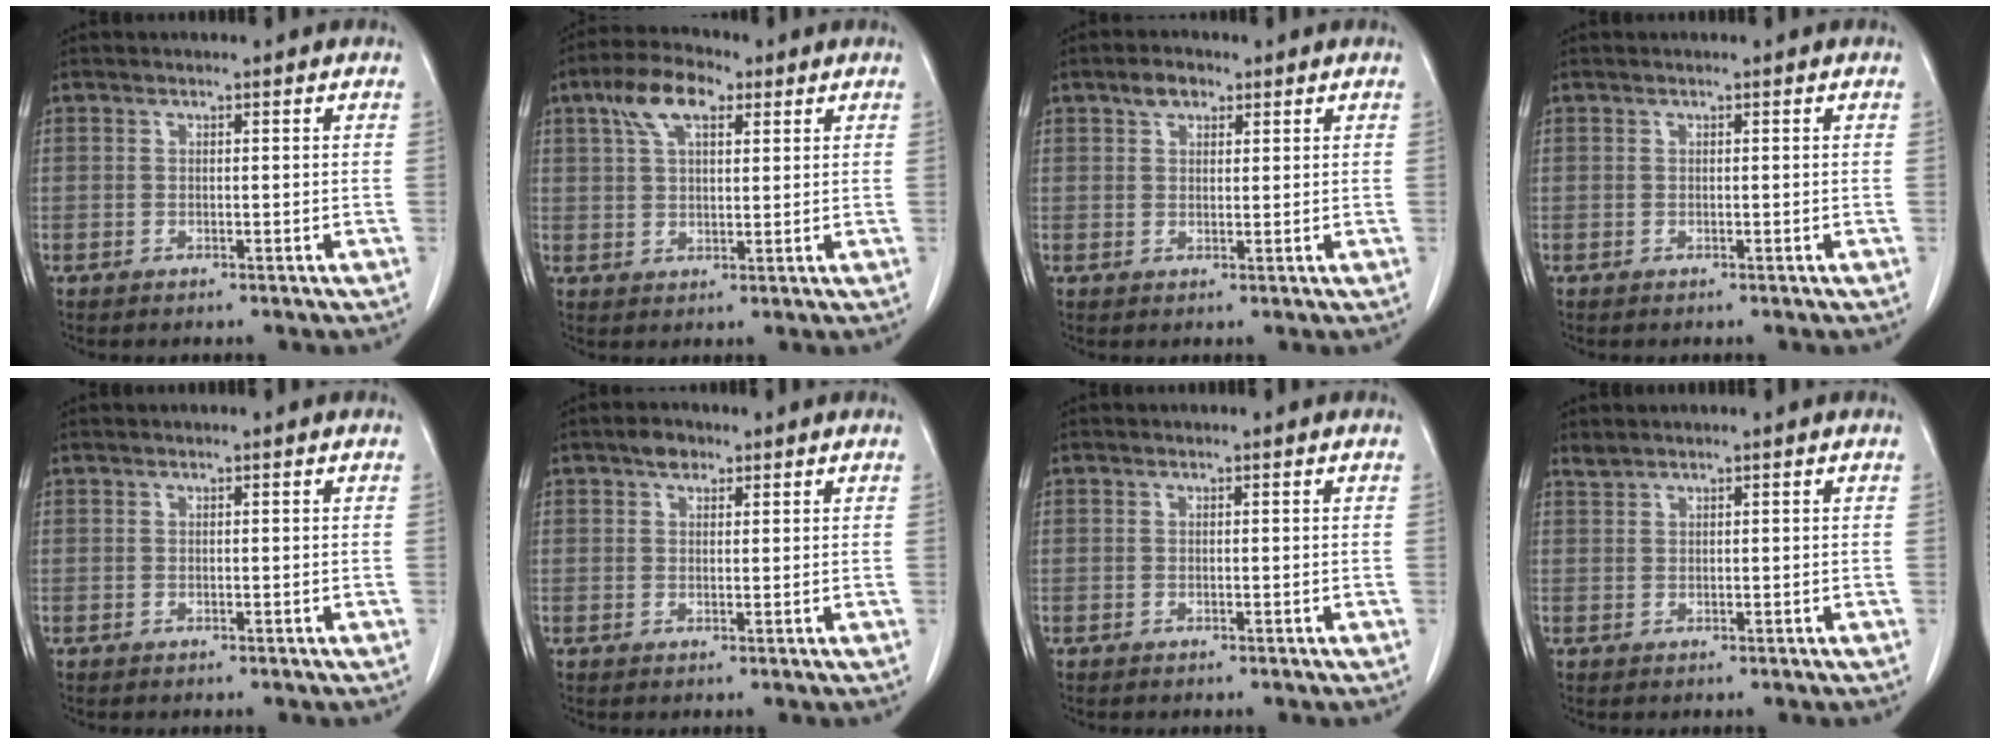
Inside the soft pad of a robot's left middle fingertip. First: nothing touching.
{"total": 7.8, "force": [3.9, 3.5, 5.7], "torque": [-0.111, 0.023, 0.071]}
{"total": 3.0, "force": [1.8, 1.8, 1.6], "torque": [-0.030, 0.009, 0.033]}
{"total": 0.0}
{"total": 0.0}
{"total": 2.2, "force": [1.4, 1.4, 1.0], "torque": [-0.016, 0.007, 0.021]}
{"total": 0.0}
{"total": 0.9, "force": [0.9, -0.1, 0.1], "torque": [-0.007, 0.006, 0.024]}